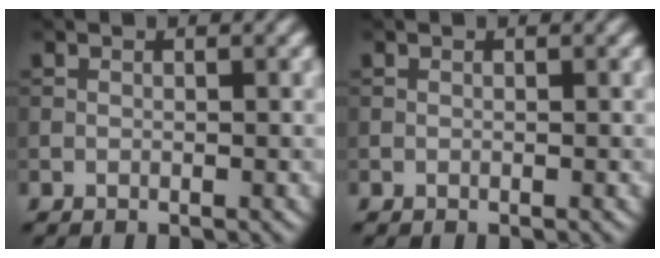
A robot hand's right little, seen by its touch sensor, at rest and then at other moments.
{"total": 0.0}